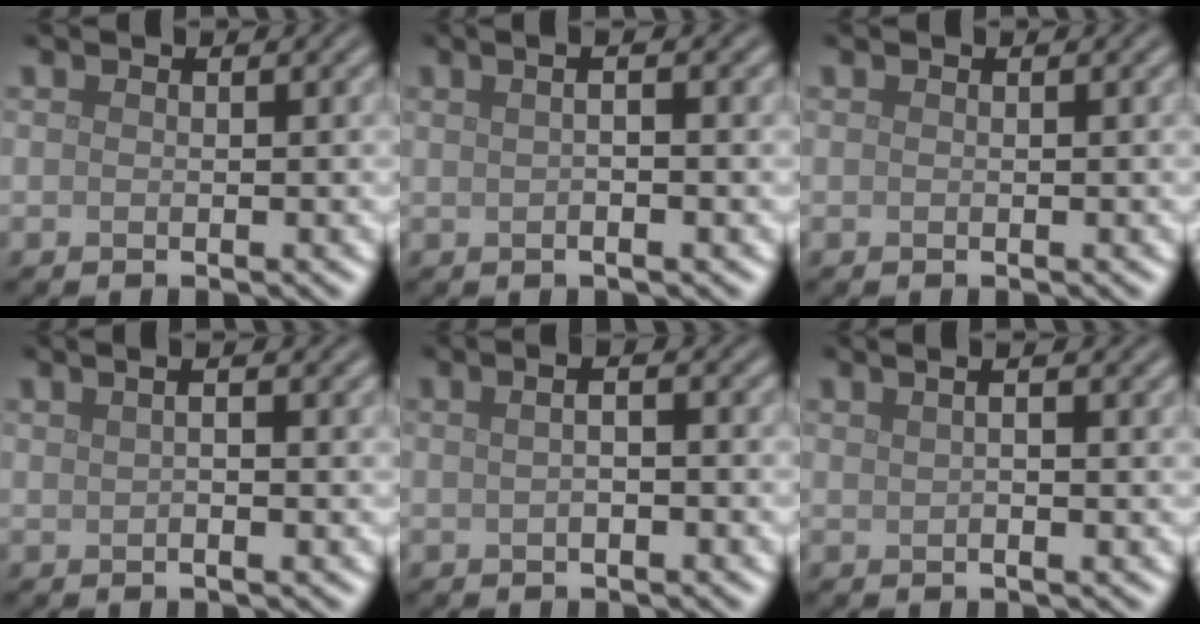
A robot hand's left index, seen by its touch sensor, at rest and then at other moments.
{"total": 4.0, "force": [1.1, 1.8, 3.4], "torque": [-0.022, 0.022, -0.010]}
{"total": 0.0}
{"total": 3.2, "force": [1.2, 1.3, 2.7], "torque": [-0.024, 0.018, -0.002]}
{"total": 3.9, "force": [1.1, 2.0, 3.2], "torque": [-0.027, 0.028, -0.013]}
{"total": 3.1, "force": [1.3, 1.3, 2.6], "torque": [-0.025, 0.016, 0.002]}